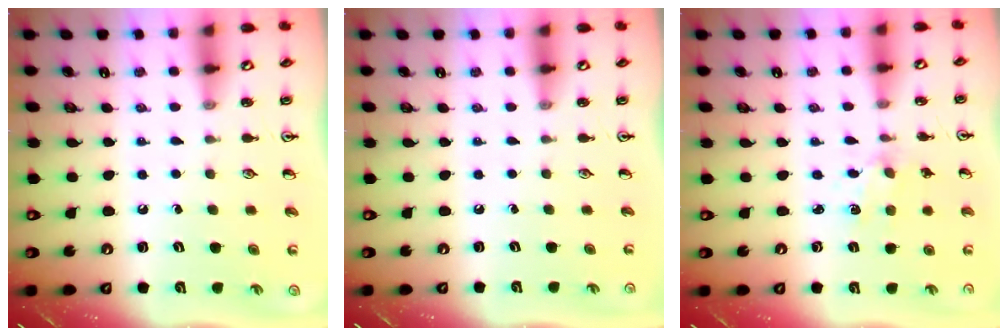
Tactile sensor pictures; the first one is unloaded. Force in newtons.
{"total": 0.0}
{"total": 1.7, "press": 1.6, "slide": 0.5}